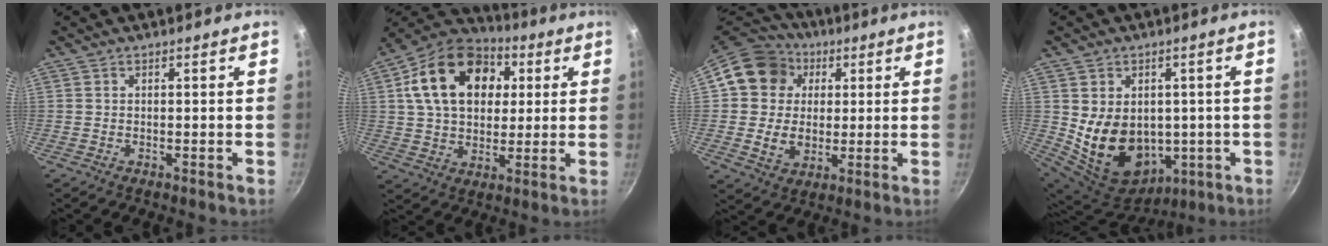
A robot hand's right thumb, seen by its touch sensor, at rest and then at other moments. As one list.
[{"total": 20.8, "force": [5.4, 14.7, 13.6], "torque": [-0.205, 0.014, 0.081]}, {"total": 15.4, "force": [3.1, 13.5, 6.8], "torque": [-0.091, 0.016, 0.051]}, {"total": 16.5, "force": [-0.2, 12.8, 10.4], "torque": [-0.170, -0.017, 0.033]}]